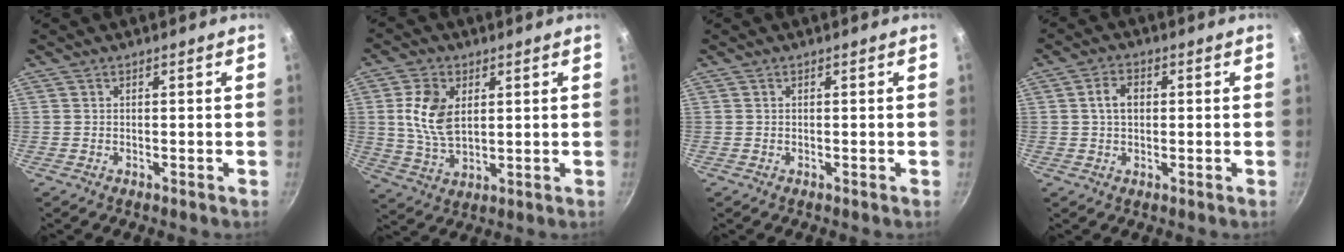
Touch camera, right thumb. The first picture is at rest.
{"total": 9.6, "force": [2.3, 5.9, 7.2], "torque": [-0.133, -0.012, 0.046]}
{"total": 0.0}
{"total": 4.3, "force": [0.5, 3.0, 3.0], "torque": [-0.042, 0.009, 0.005]}